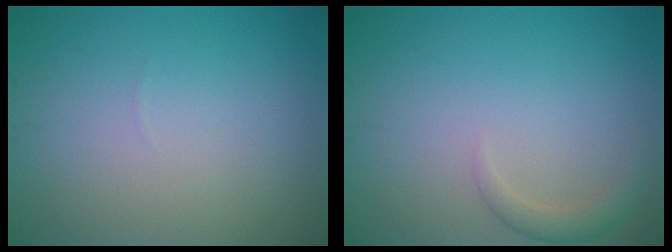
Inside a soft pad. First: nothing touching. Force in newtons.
{"total": 1.7, "press": 1.7, "slide": 0.1}